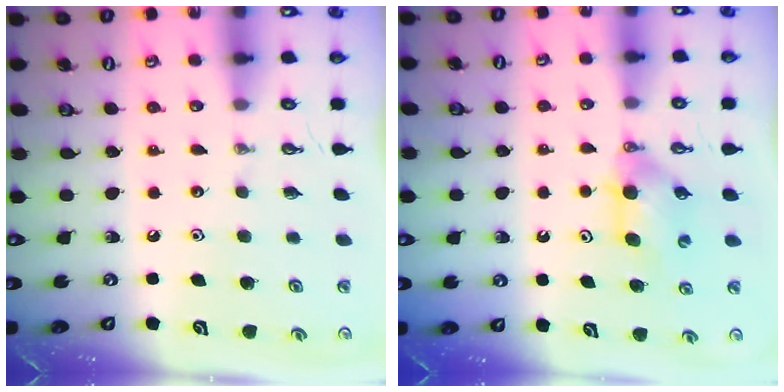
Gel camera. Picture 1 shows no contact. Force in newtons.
{"total": 4.5, "press": 4.3, "slide": 1.4}